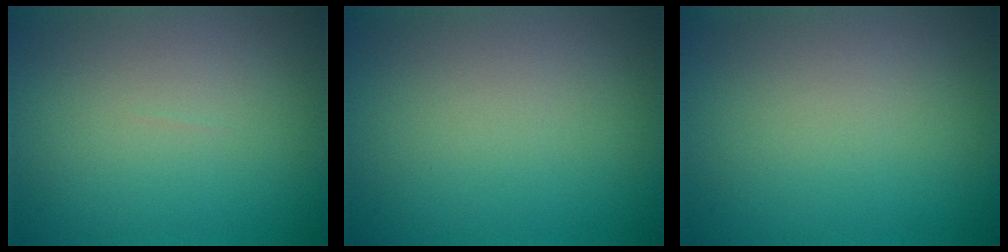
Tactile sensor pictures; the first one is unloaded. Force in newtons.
{"total": 0.0}
{"total": 0.0}